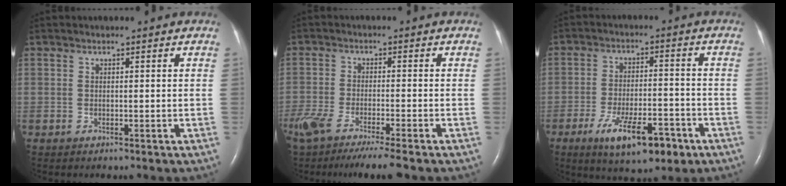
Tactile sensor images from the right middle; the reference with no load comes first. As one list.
[{"total": 13.3, "force": [-10.5, 1.5, 8.0], "torque": [-0.161, -0.032, -0.177]}, {"total": 11.1, "force": [-6.0, 3.6, 8.6], "torque": [-0.149, -0.009, -0.089]}]